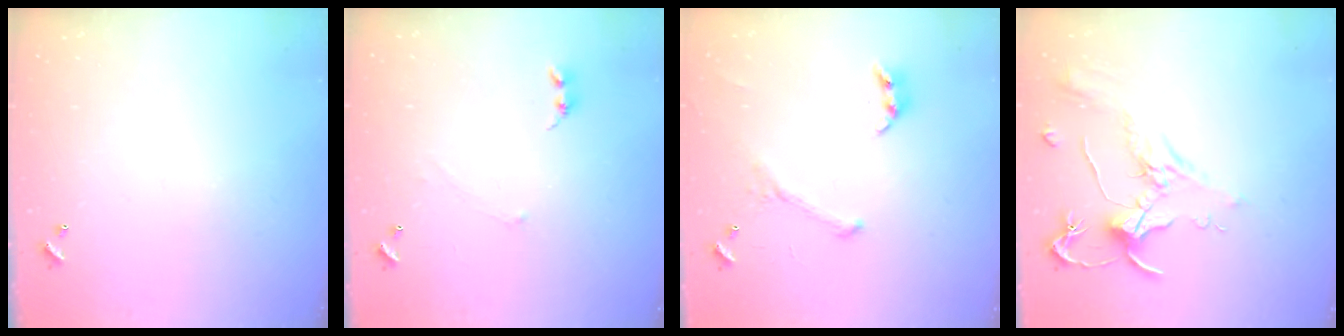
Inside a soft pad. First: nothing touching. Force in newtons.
{"total": 0.6, "press": 0.3, "slide": 0.5}
{"total": 2.0, "press": 2.0, "slide": 0.4}
{"total": 2.0, "press": 1.8, "slide": 0.8}